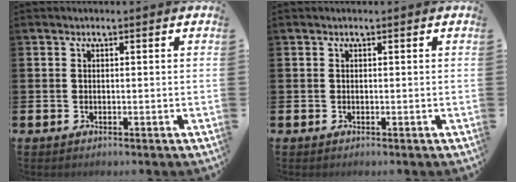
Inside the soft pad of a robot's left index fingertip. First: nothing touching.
{"total": 0.0}